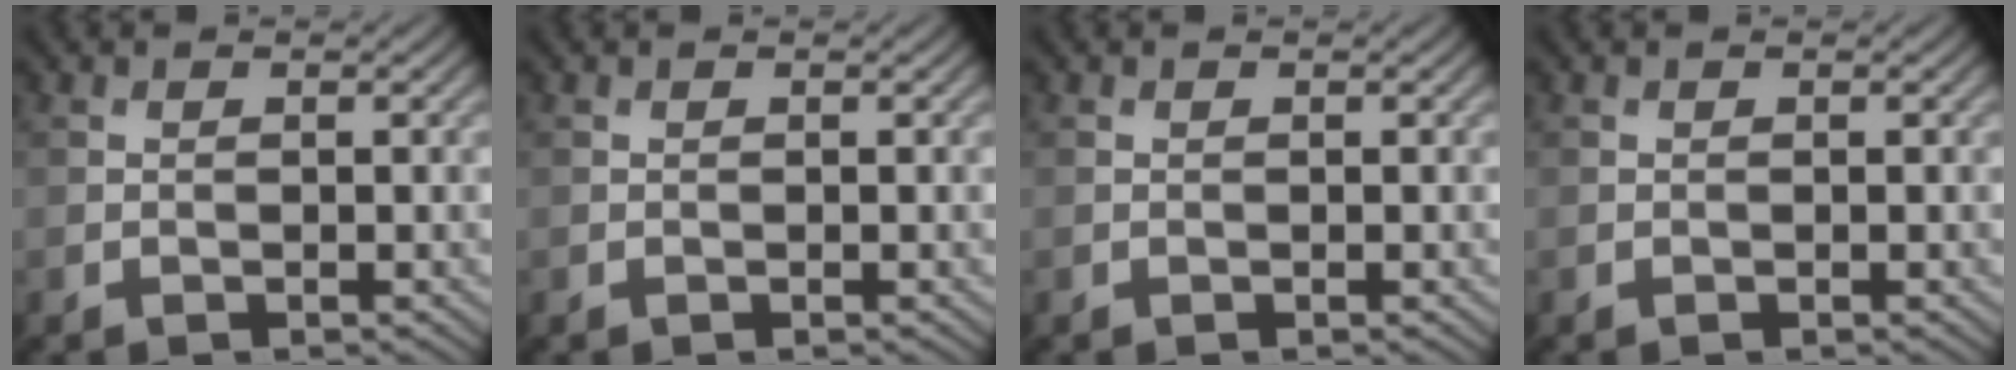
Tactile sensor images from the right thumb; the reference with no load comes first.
{"total": 0.0}
{"total": 0.0}
{"total": 0.0}